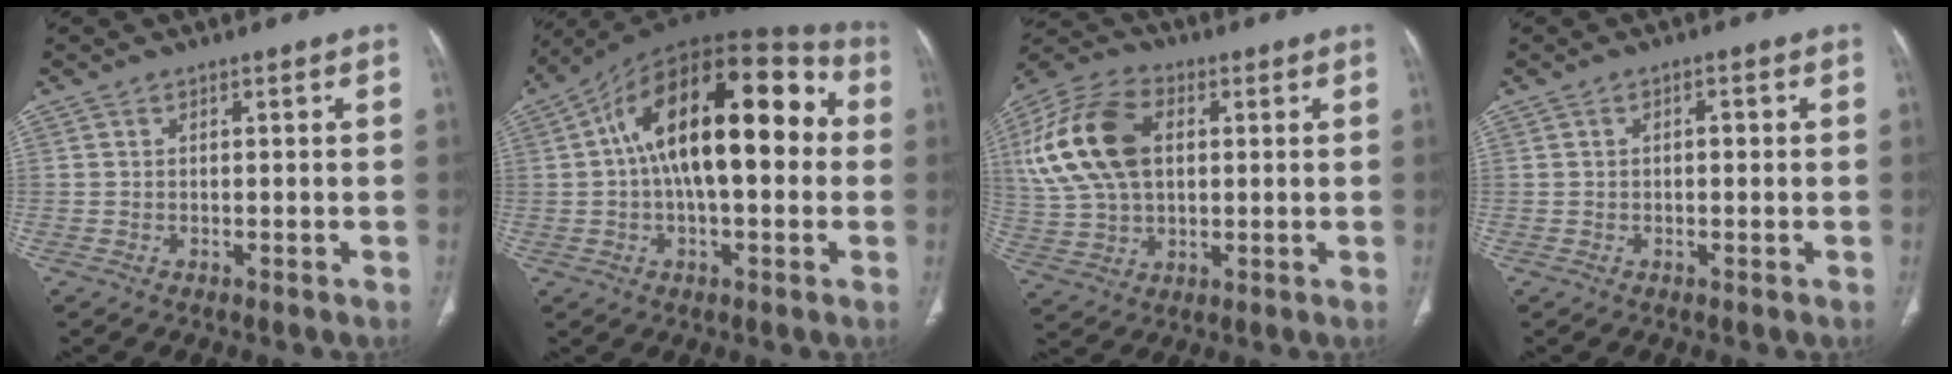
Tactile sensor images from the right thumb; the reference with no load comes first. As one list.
[{"total": 23.4, "force": [2.5, 11.1, 20.5], "torque": [-0.308, 0.046, 0.027]}, {"total": 18.2, "force": [3.7, 11.5, 13.6], "torque": [-0.276, 0.014, 0.066]}, {"total": 1.6, "force": [0.1, 0.8, 1.3], "torque": [-0.021, 0.005, 0.001]}]